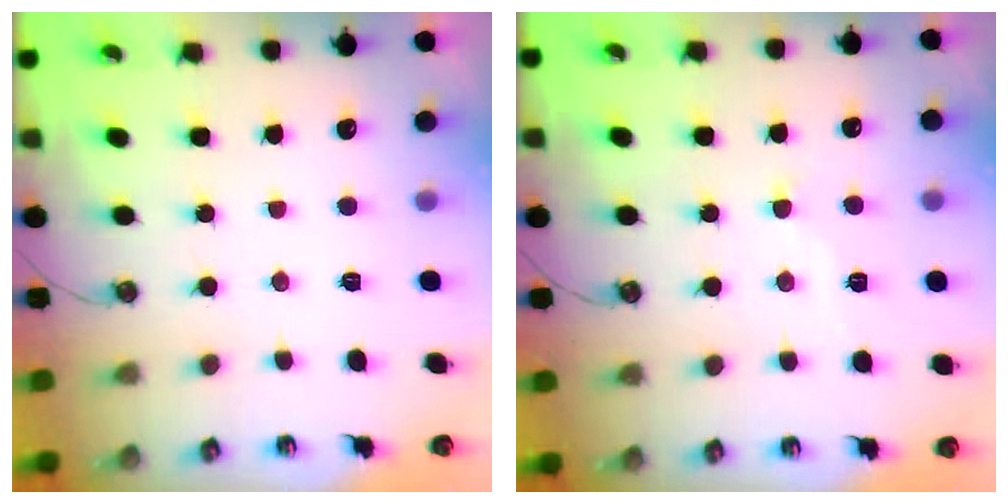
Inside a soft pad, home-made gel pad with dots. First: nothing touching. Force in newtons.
{"total": 0.0}